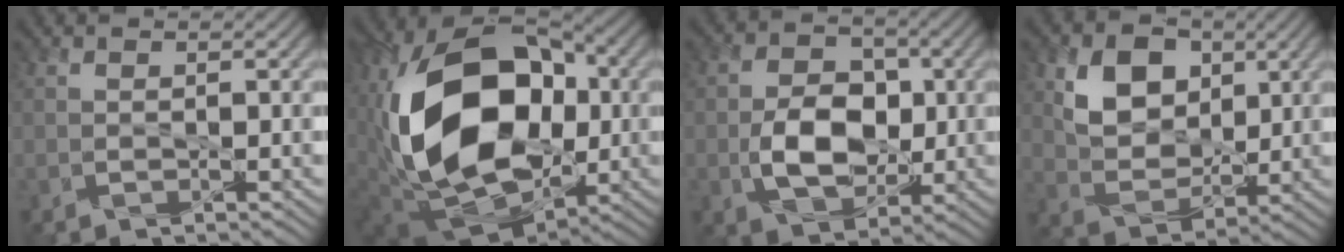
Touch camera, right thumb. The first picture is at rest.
{"total": 20.8, "force": [0.6, 14.0, 15.4], "torque": [-0.328, -0.017, 0.034]}
{"total": 8.0, "force": [-1.2, 5.3, 6.0], "torque": [-0.108, 0.004, -0.022]}
{"total": 8.5, "force": [2.9, 6.0, 5.2], "torque": [-0.113, -0.003, 0.048]}